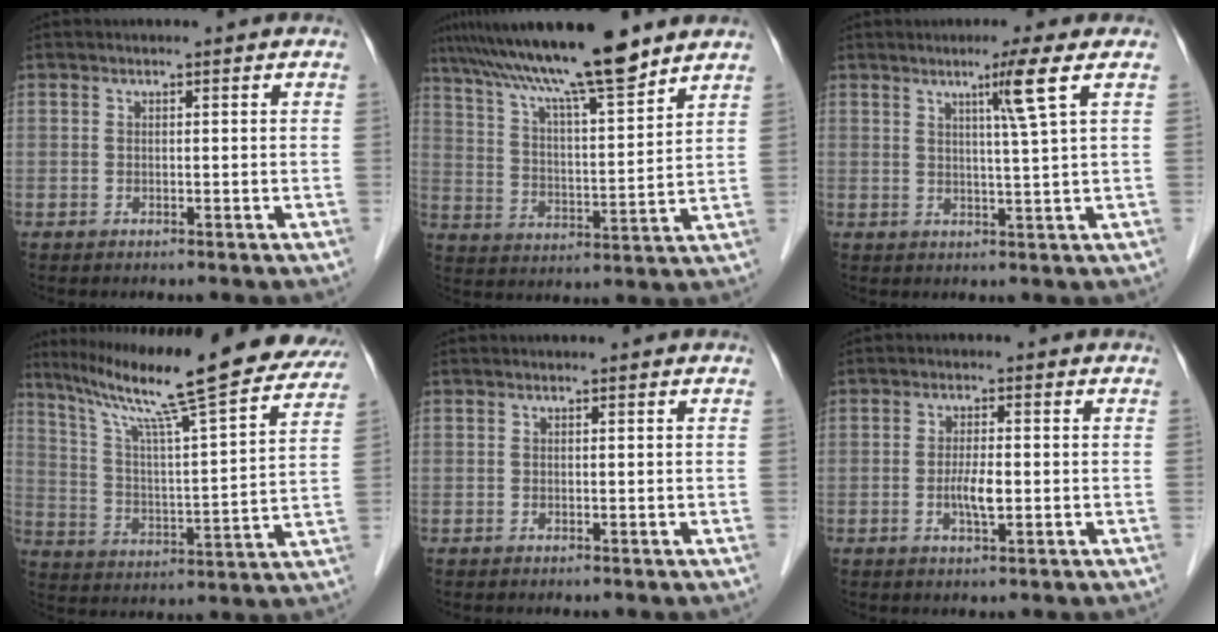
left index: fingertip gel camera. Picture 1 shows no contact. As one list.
[{"total": 16.1, "force": [13.2, 0.8, 9.2], "torque": [-0.158, 0.017, 0.223]}, {"total": 4.7, "force": [2.2, -1.7, 3.8], "torque": [-0.068, -0.012, 0.043]}, {"total": 27.3, "force": [22.7, 2.1, 15.0], "torque": [-0.247, -0.017, 0.317]}, {"total": 0.0}, {"total": 3.4, "force": [-0.7, 0.8, 3.3], "torque": [-0.066, -0.002, -0.011]}]